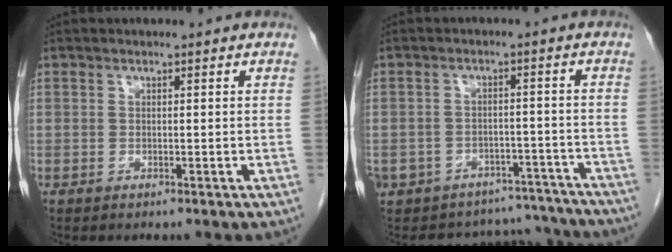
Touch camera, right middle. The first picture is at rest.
{"total": 15.9, "force": [-13.8, 7.5, 2.6], "torque": [-0.060, 0.037, -0.160]}